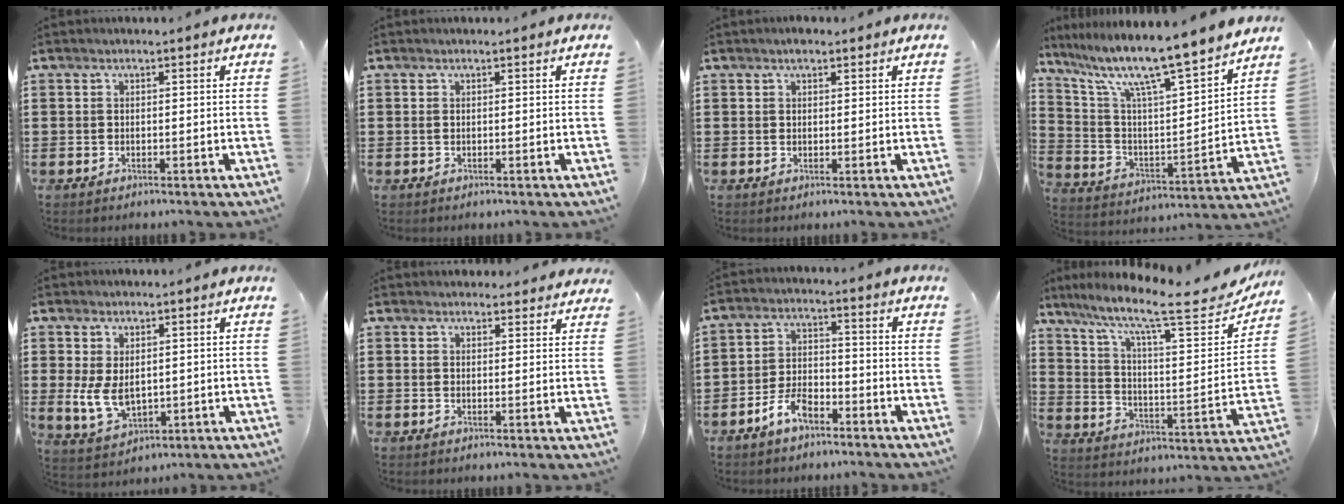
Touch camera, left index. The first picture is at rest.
{"total": 0.0}
{"total": 1.3, "force": [1.0, 0.5, 0.6], "torque": [-0.006, 0.000, 0.017]}
{"total": 11.3, "force": [9.4, 0.2, 6.1], "torque": [-0.148, -0.072, 0.151]}
{"total": 5.6, "force": [0.5, 3.7, 4.2], "torque": [-0.097, -0.004, 0.006]}
{"total": 2.3, "force": [2.2, 0.5, 0.0], "torque": [0.002, -0.006, 0.042]}
{"total": 5.4, "force": [-3.8, 2.3, 3.0], "torque": [-0.070, 0.008, -0.078]}
{"total": 11.8, "force": [9.1, 1.7, 7.3], "torque": [-0.143, -0.062, 0.140]}